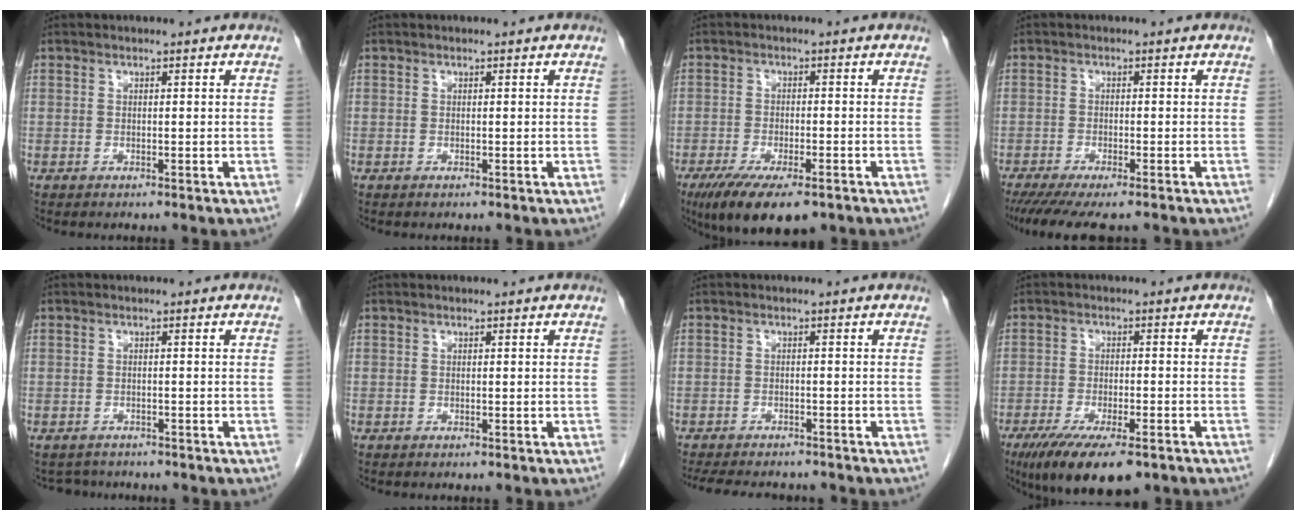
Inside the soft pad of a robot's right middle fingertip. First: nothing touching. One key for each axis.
{"total": 0.0}
{"total": 11.1, "fx": -7.5, "fy": 3.4, "fz": 7.5, "tx": -0.118, "ty": -0.018, "tz": -0.114}
{"total": 9.9, "fx": -8.2, "fy": 1.6, "fz": 5.4, "tx": -0.075, "ty": -0.018, "tz": -0.125}
{"total": 2.6, "fx": -2.4, "fy": 1.1, "fz": -0.3, "tx": 0.002, "ty": -0.002, "tz": -0.036}
{"total": 0.0}
{"total": 10.4, "fx": -9.1, "fy": 3.1, "fz": 3.9, "tx": -0.073, "ty": -0.006, "tz": -0.123}
{"total": 11.7, "fx": -7.8, "fy": 3.1, "fz": 8.1, "tx": -0.129, "ty": -0.022, "tz": -0.121}